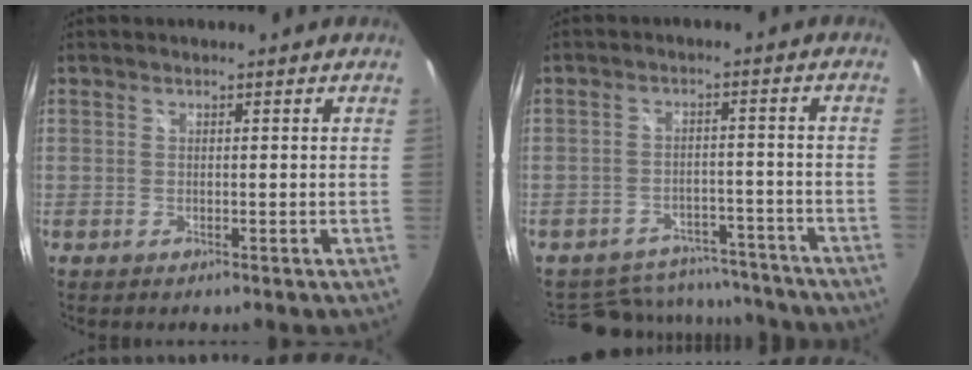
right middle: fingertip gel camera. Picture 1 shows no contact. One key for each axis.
{"total": 16.4, "fx": -13.6, "fy": 7.7, "fz": 4.9, "tx": -0.117, "ty": 0.029, "tz": -0.163}